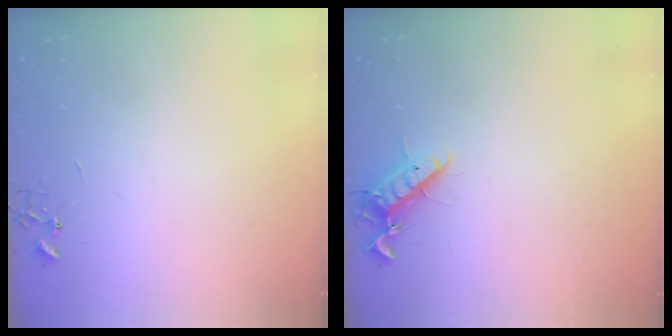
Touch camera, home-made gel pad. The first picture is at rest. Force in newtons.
{"total": 12.1, "press": 11.9, "slide": 2.0}